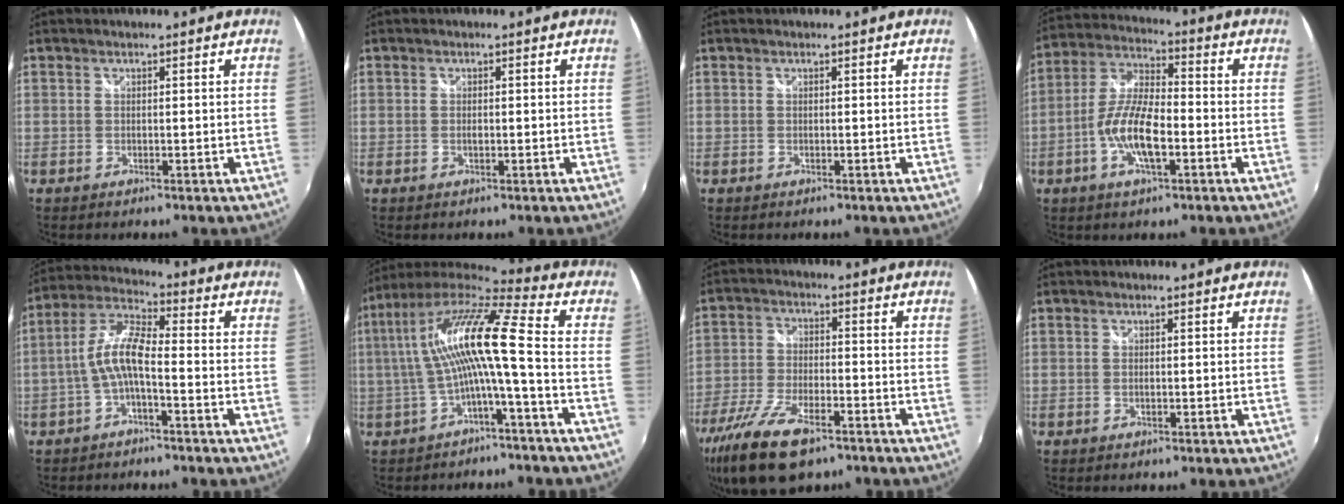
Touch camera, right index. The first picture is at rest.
{"total": 0.7, "force": [-0.2, 0.4, 0.5], "torque": [-0.010, 0.000, -0.004]}
{"total": 0.0}
{"total": 11.0, "force": [-3.6, 3.8, 9.7], "torque": [-0.205, 0.004, -0.071]}
{"total": 7.4, "force": [-2.3, 1.9, 6.7], "torque": [-0.156, 0.017, -0.044]}
{"total": 13.1, "force": [-1.2, 0.2, 13.1], "torque": [-0.247, 0.013, -0.021]}
{"total": 15.4, "force": [-10.3, 6.0, 9.8], "torque": [-0.222, -0.040, -0.190]}
{"total": 0.0}